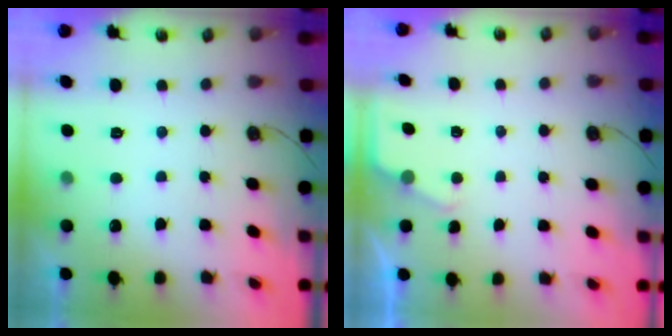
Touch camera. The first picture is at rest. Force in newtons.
{"total": 2.1, "press": 2.1, "slide": 0.3}